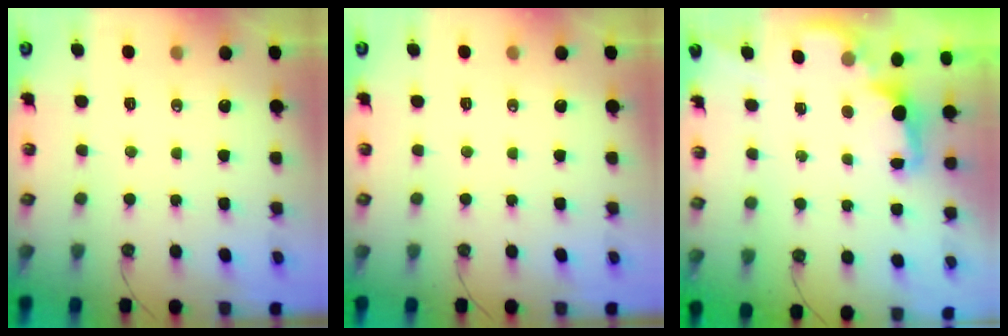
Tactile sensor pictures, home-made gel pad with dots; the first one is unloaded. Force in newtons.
{"total": 0.0}
{"total": 2.8, "press": 2.8, "slide": 0.5}